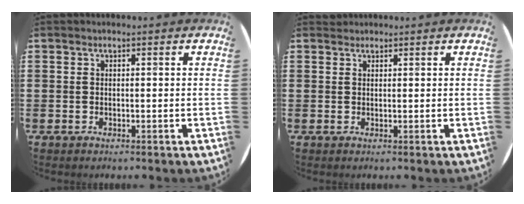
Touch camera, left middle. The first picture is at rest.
{"total": 0.7, "force": [0.7, 0.2, -0.2], "torque": [0.004, 0.004, 0.013]}